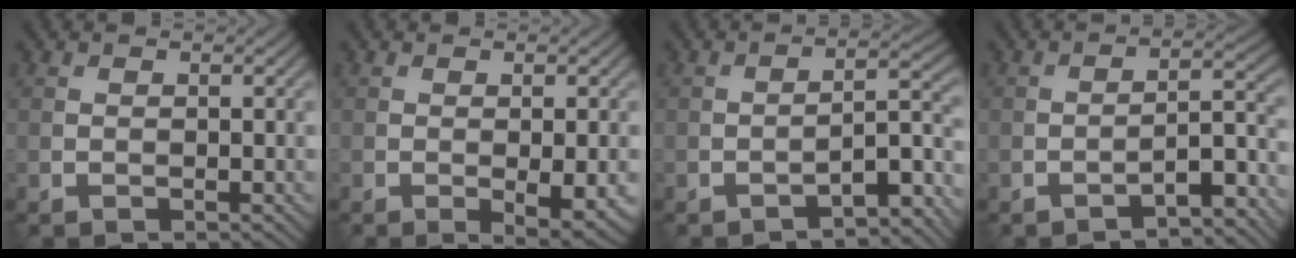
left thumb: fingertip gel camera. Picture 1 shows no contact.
{"total": 4.1, "force": [-1.1, 1.3, 3.7], "torque": [-0.061, -0.010, -0.011]}
{"total": 5.5, "force": [-4.3, 1.0, 3.3], "torque": [-0.039, 0.018, -0.069]}
{"total": 5.1, "force": [-4.0, 0.9, 3.0], "torque": [-0.038, 0.018, -0.066]}